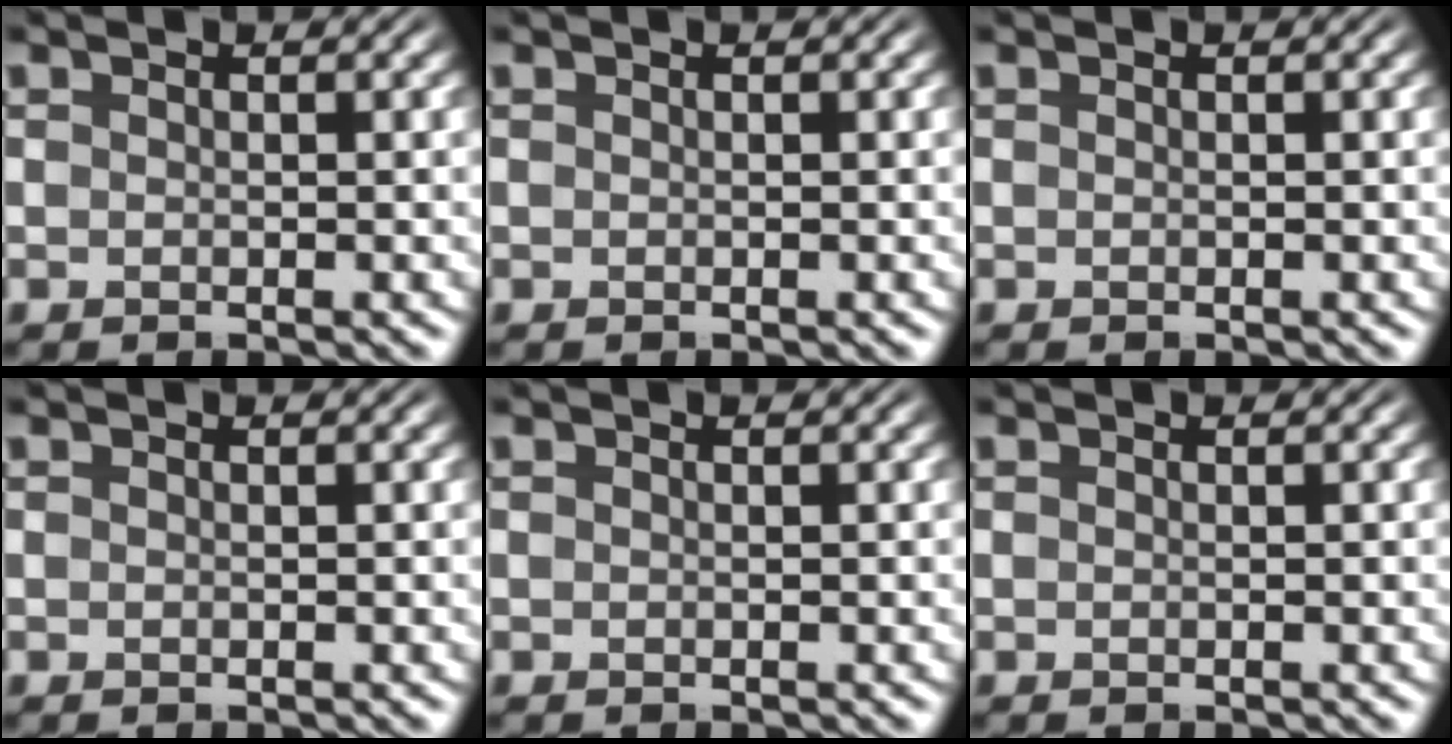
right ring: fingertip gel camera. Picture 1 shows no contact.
{"total": 0.0}
{"total": 0.0}
{"total": 0.0}
{"total": 0.0}
{"total": 0.0}